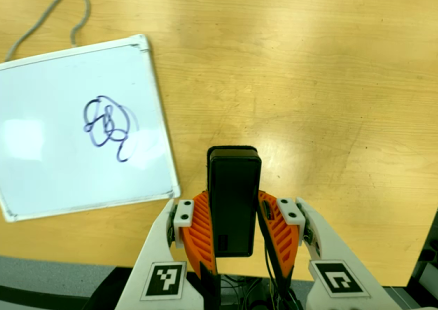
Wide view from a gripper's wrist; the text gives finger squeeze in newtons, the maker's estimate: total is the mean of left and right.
{"total": 3.7, "left": 2.2, "right": 5.2}